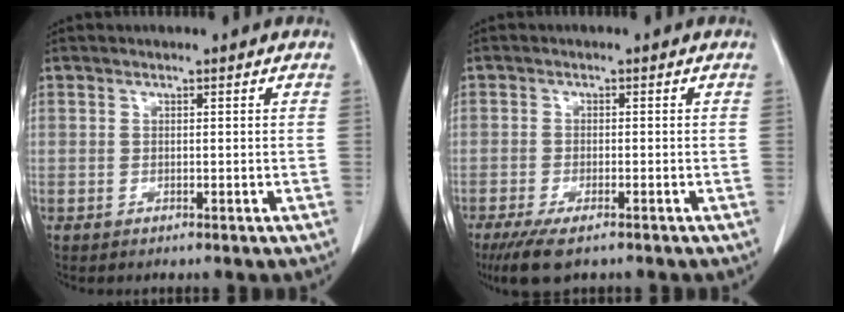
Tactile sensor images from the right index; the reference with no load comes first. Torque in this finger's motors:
{"motor_torque": [0.64, -0.52, 0.28, 0.07]}